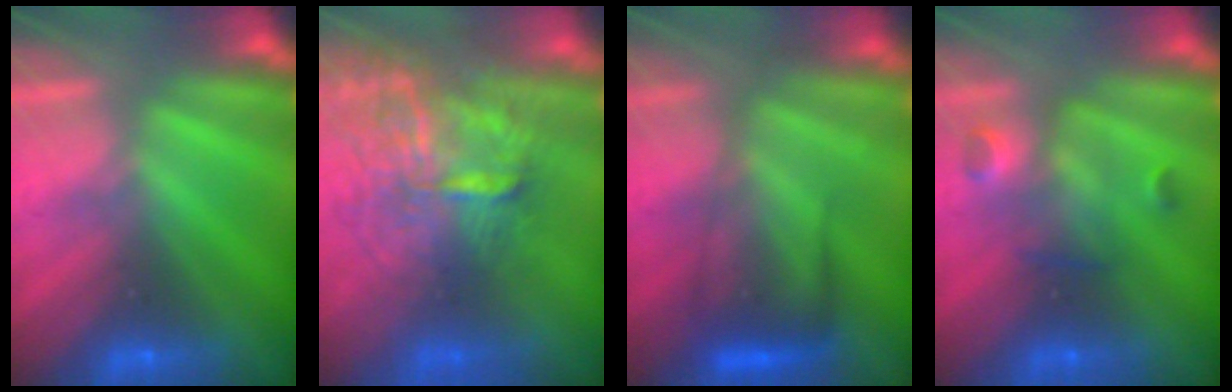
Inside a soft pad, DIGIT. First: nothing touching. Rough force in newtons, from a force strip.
{"total": 11.3}
{"total": 8.0}
{"total": 3.0}